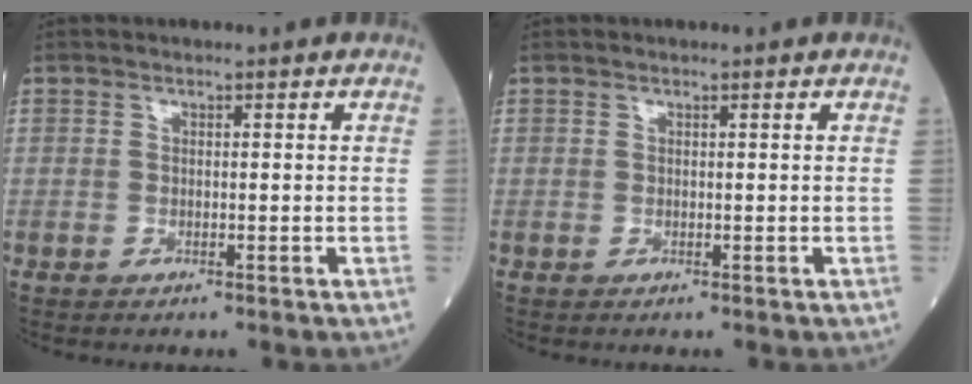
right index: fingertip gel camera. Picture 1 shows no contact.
{"total": 0.0}